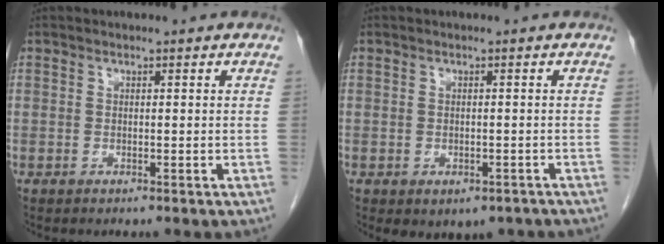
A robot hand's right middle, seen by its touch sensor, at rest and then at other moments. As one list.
[{"total": 4.8, "force": [-3.2, 3.1, 2.0], "torque": [-0.012, 0.006, -0.035]}]